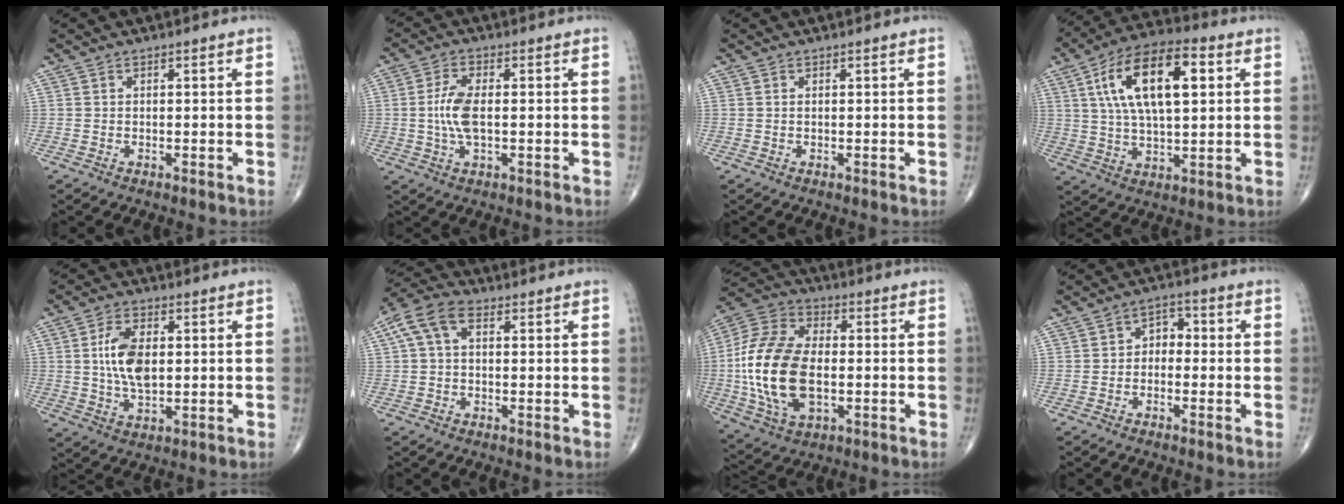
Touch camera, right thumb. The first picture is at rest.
{"total": 6.5, "force": [-0.1, 2.9, 5.9], "torque": [-0.128, 0.004, -0.005]}
{"total": 0.0}
{"total": 17.7, "force": [4.9, 7.7, 15.1], "torque": [-0.257, 0.010, 0.080]}
{"total": 9.0, "force": [1.1, 4.8, 7.5], "torque": [-0.139, -0.002, 0.023]}
{"total": 7.5, "force": [1.6, 4.5, 5.7], "torque": [-0.120, 0.028, 0.025]}
{"total": 20.7, "force": [-1.8, 11.9, 16.8], "torque": [-0.350, 0.007, -0.030]}
{"total": 3.9, "force": [-0.6, 2.9, 2.6], "torque": [-0.016, 0.021, -0.026]}